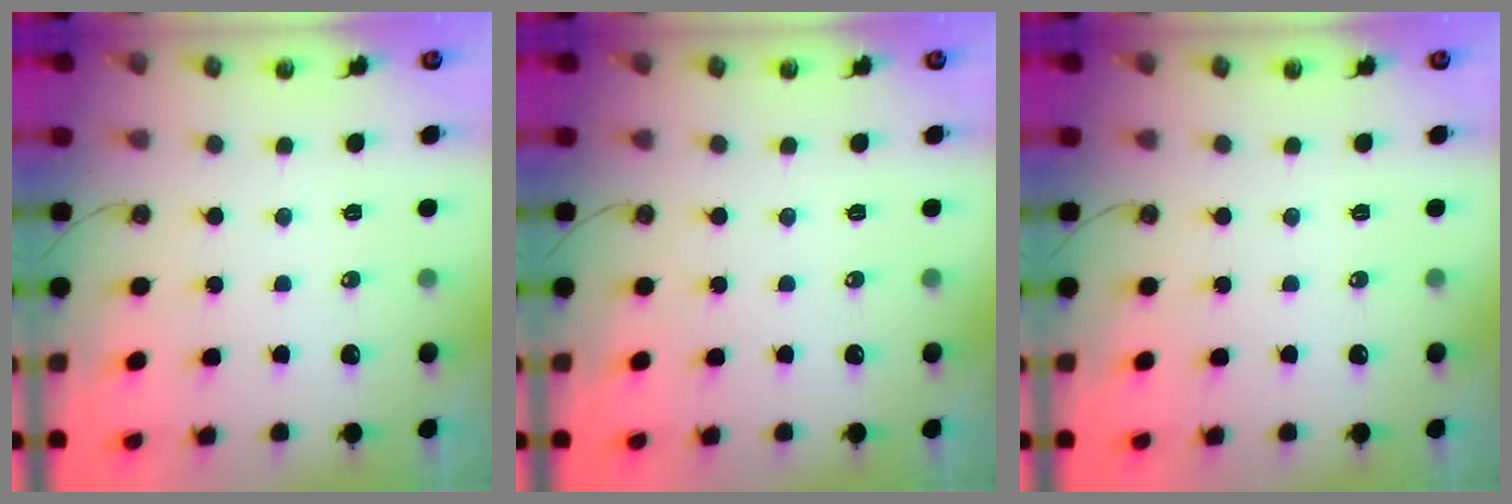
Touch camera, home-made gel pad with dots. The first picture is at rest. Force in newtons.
{"total": 0.0}
{"total": 0.0}